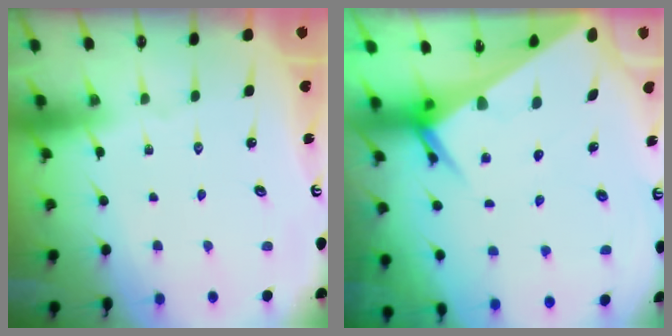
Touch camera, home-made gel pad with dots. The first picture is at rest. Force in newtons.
{"total": 6.3, "press": 6.2, "slide": 0.4}